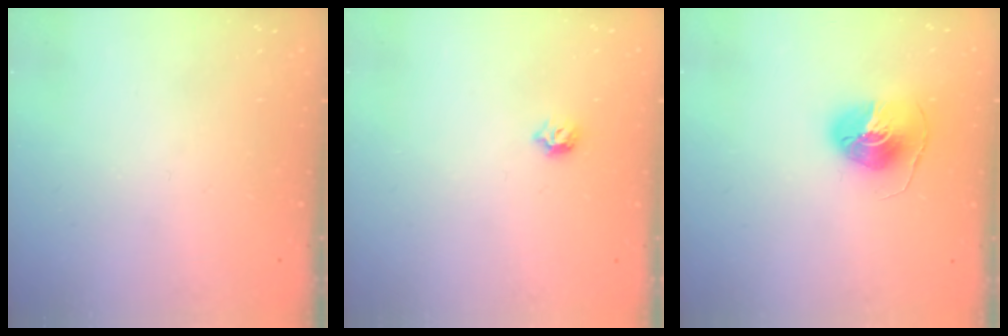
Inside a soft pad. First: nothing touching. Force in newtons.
{"total": 6.1, "press": 6.0, "slide": 1.1}
{"total": 8.1, "press": 8.1, "slide": 0.1}